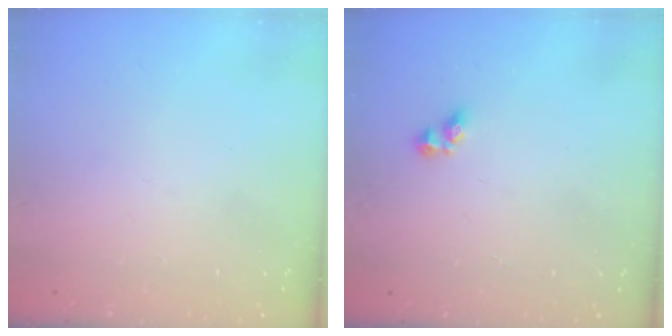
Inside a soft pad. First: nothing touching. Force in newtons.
{"total": 3.0, "press": 2.9, "slide": 0.9}